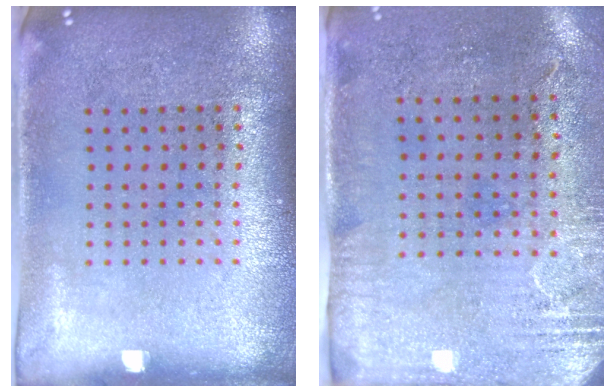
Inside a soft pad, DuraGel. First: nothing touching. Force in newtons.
{"total": 3.0, "press": 2.5, "slide": 1.8}